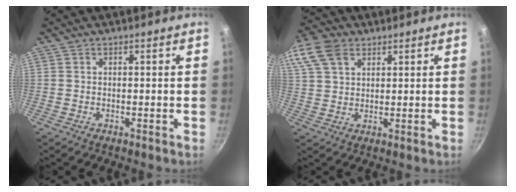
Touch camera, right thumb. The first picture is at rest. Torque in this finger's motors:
{"motor_torque": [0.39, 1.03, 0.67, 0.15, 0.22]}